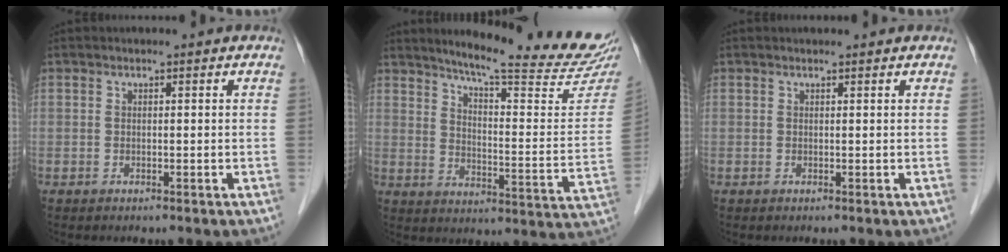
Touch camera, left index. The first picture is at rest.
{"total": 22.4, "force": [19.9, 0.8, 10.3], "torque": [-0.140, -0.076, 0.253]}
{"total": 1.5, "force": [1.4, 0.2, 0.3], "torque": [-0.009, 0.012, 0.020]}